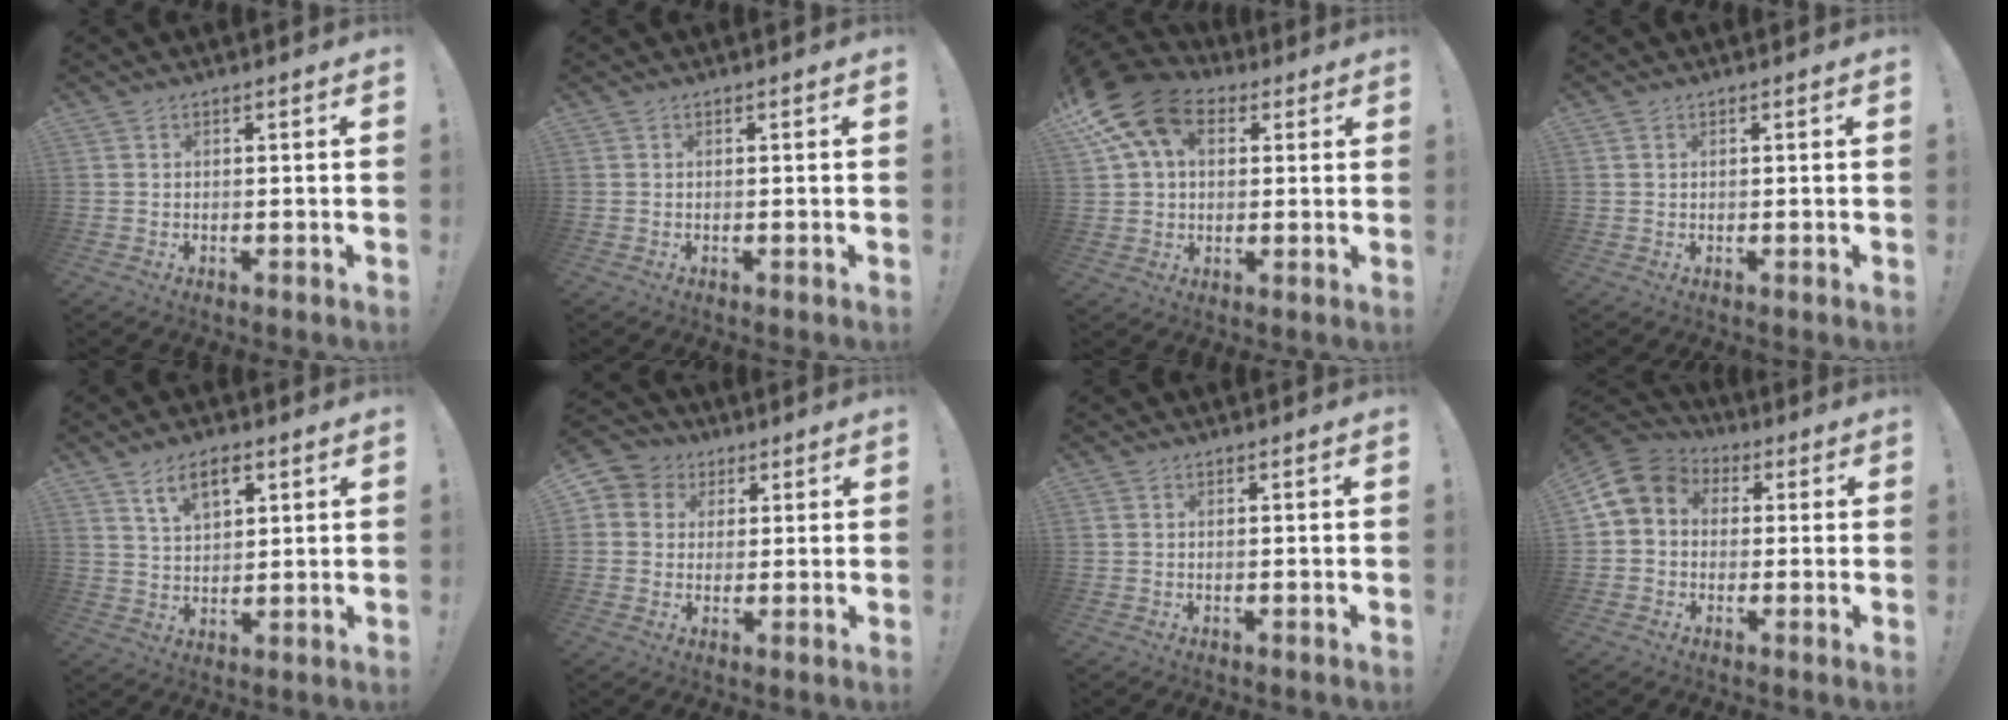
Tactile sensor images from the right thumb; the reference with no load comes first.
{"total": 0.0}
{"total": 17.0, "force": [7.0, 11.4, 10.4], "torque": [-0.186, -0.017, 0.131]}
{"total": 0.7, "force": [0.4, 0.5, 0.2], "torque": [0.004, -0.002, 0.007]}
{"total": 8.2, "force": [4.5, 4.1, 5.6], "torque": [-0.087, -0.010, 0.080]}
{"total": 6.7, "force": [1.3, 6.3, 1.8], "torque": [-0.026, 0.001, 0.030]}
{"total": 0.0}
{"total": 8.7, "force": [1.2, 7.3, 4.4], "torque": [-0.072, 0.003, 0.030]}